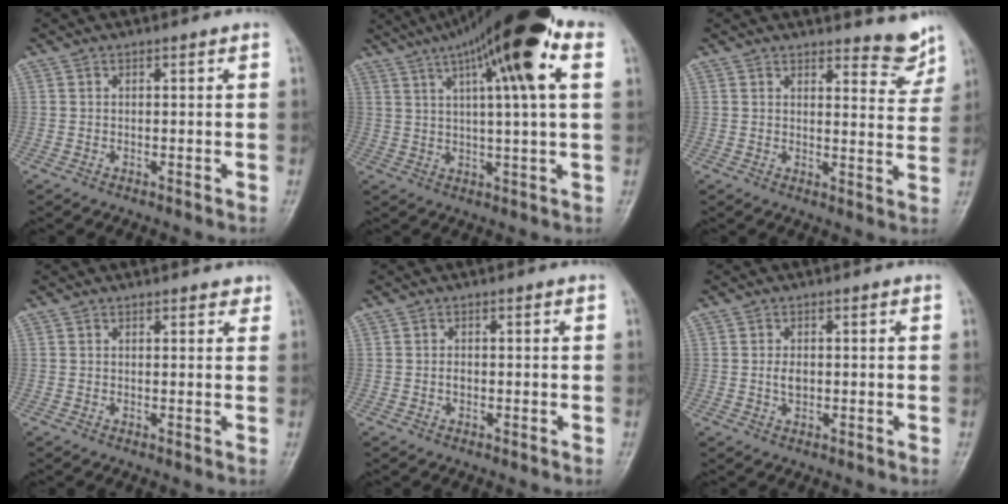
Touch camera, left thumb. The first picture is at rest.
{"total": 18.9, "force": [8.2, 3.3, 16.7], "torque": [-0.270, 0.017, 0.125]}
{"total": 6.7, "force": [6.2, 2.0, 1.8], "torque": [0.001, -0.055, 0.069]}
{"total": 2.4, "force": [2.0, 0.9, 0.9], "torque": [0.005, -0.006, 0.020]}
{"total": 0.8, "force": [0.0, 0.6, 0.6], "torque": [-0.007, 0.001, -0.001]}
{"total": 2.2, "force": [0.1, 1.3, 1.7], "torque": [-0.029, -0.002, 0.004]}